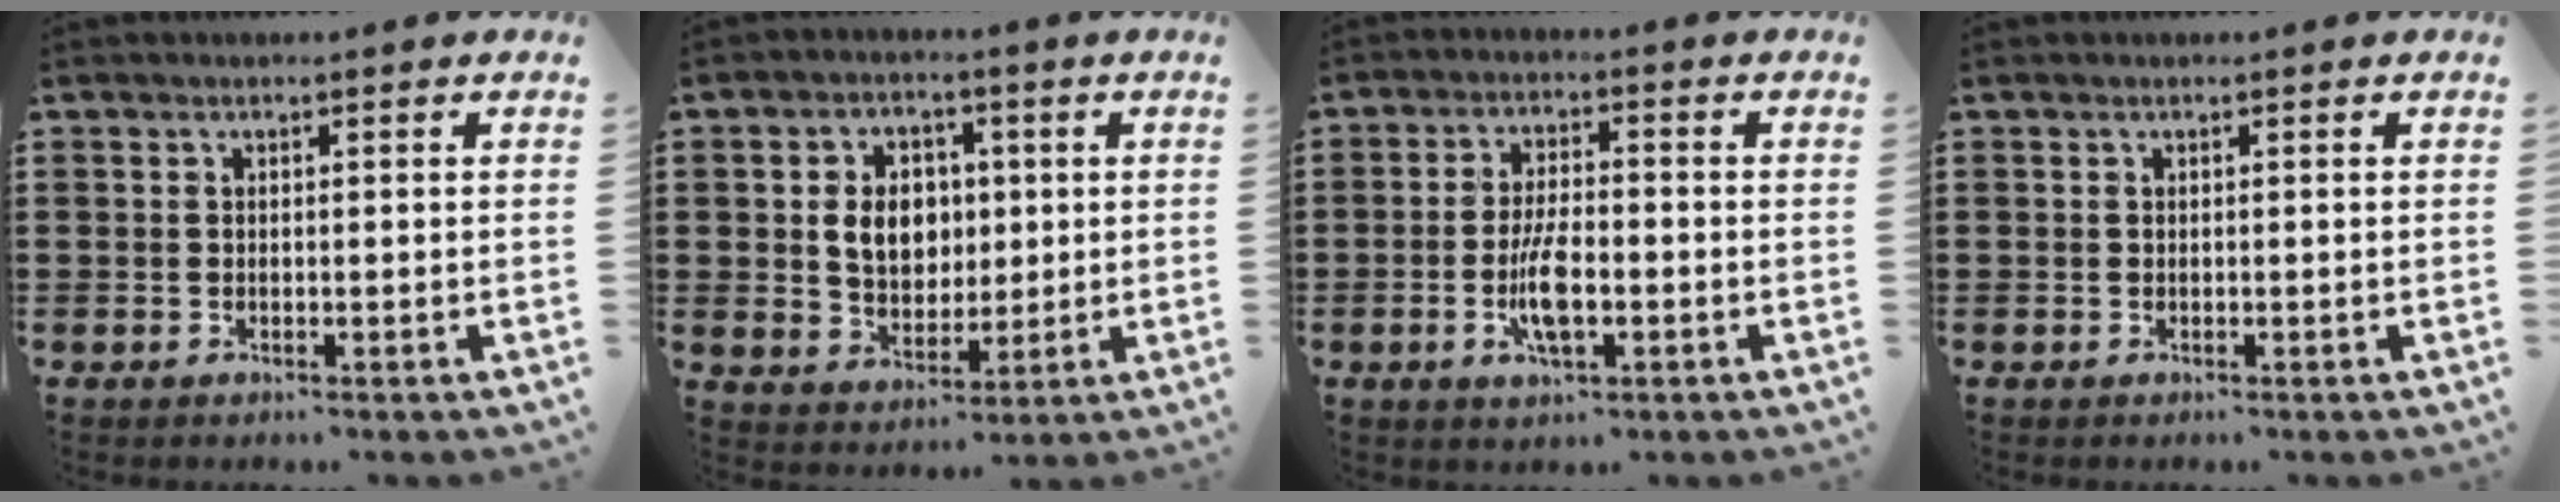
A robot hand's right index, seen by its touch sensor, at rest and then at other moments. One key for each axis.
{"total": 6.8, "fx": 0.7, "fy": 5.4, "fz": 4.2, "tx": -0.081, "ty": 0.011, "tz": 0.009}
{"total": 6.8, "fx": -1.8, "fy": 2.3, "fz": 6.1, "tx": -0.131, "ty": -0.003, "tz": -0.038}
{"total": 0.0}